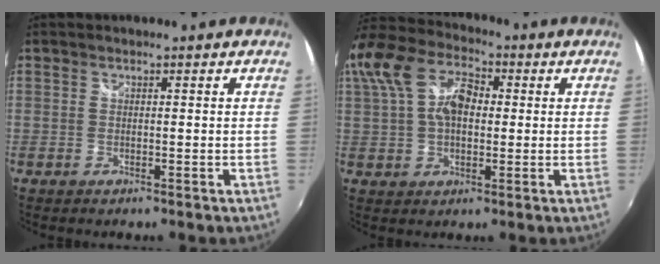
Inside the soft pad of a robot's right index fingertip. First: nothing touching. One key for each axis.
{"total": 16.1, "fx": 3.8, "fy": 10.3, "fz": 11.9, "tx": -0.245, "ty": 0.032, "tz": 0.064}